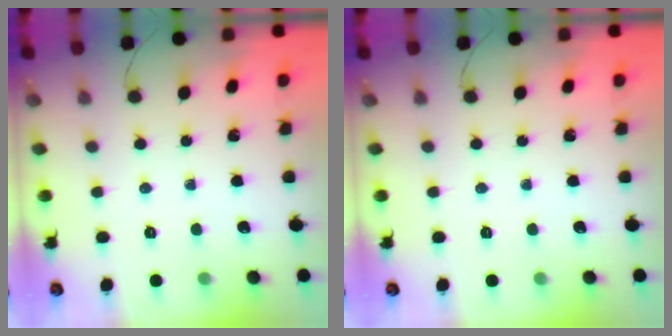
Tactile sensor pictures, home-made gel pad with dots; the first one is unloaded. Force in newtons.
{"total": 0.0}